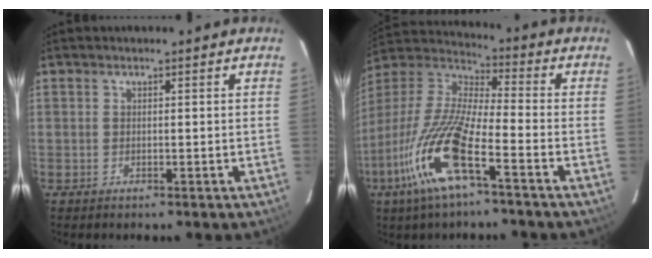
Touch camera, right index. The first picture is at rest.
{"total": 17.4, "force": [-8.8, 3.2, 14.7], "torque": [-0.306, -0.026, -0.181]}